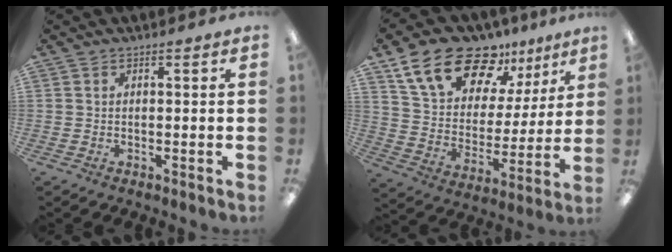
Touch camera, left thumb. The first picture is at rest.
{"total": 19.9, "force": [14.1, 10.5, 9.4], "torque": [-0.170, -0.081, 0.254]}